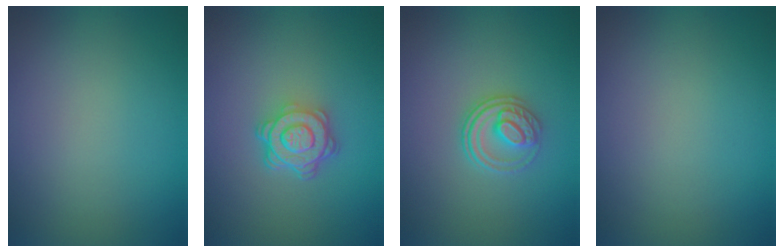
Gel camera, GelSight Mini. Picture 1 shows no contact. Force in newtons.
{"total": 4.7, "press": 3.4, "slide": 3.2}
{"total": 3.1, "press": 2.7, "slide": 1.6}
{"total": 0.0}